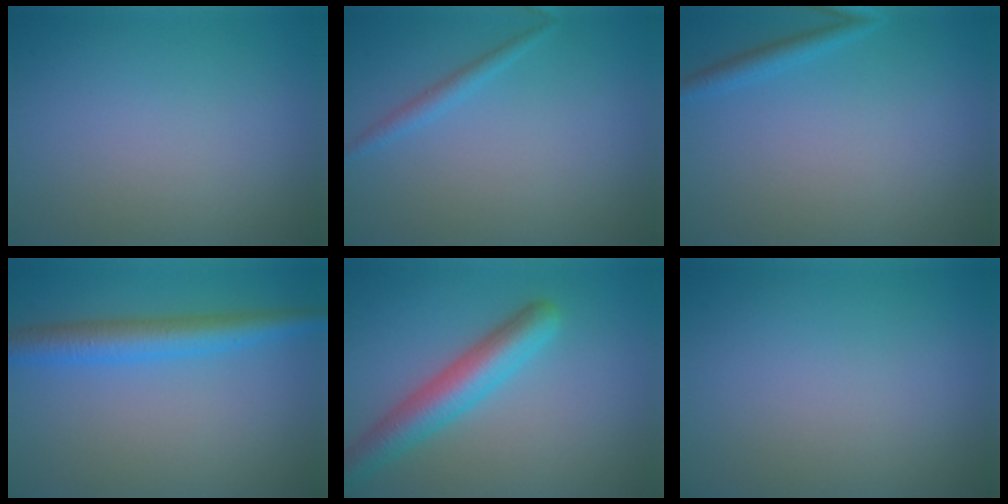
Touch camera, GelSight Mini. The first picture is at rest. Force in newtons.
{"total": 1.3, "press": 1.3, "slide": 0.1}
{"total": 1.5, "press": 1.5, "slide": 0.1}
{"total": 4.4, "press": 4.4, "slide": 0.2}
{"total": 5.0, "press": 5.0, "slide": 0.3}
{"total": 0.0}